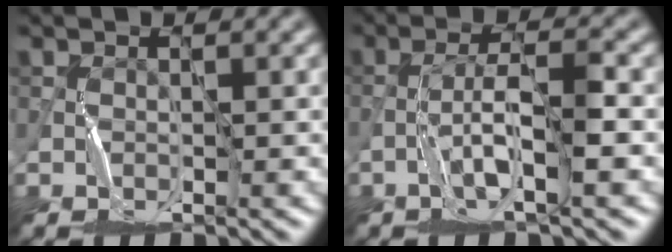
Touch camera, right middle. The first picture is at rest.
{"total": 3.6, "force": [-1.6, -0.2, 3.2], "torque": [-0.064, 0.013, -0.034]}